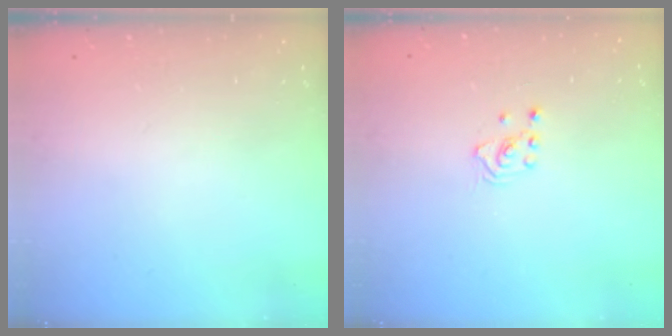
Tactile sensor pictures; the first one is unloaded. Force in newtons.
{"total": 2.0, "press": 2.0, "slide": 0.3}